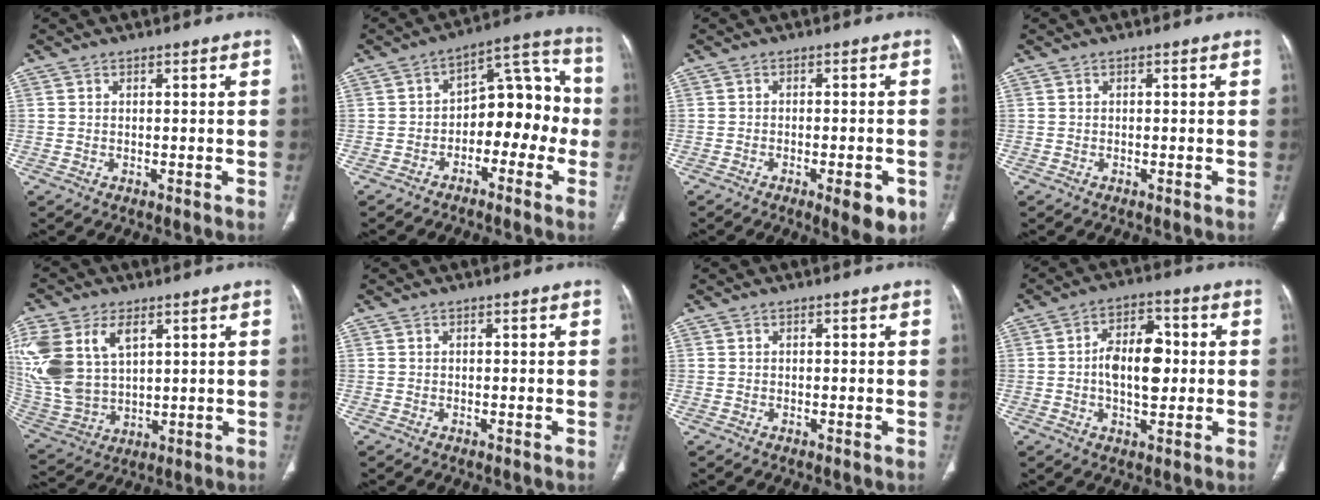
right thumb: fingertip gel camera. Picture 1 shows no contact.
{"total": 13.1, "force": [-3.1, 8.1, 9.8], "torque": [-0.082, 0.060, -0.056]}
{"total": 6.5, "force": [-2.9, 2.2, 5.3], "torque": [-0.059, -0.001, -0.034]}
{"total": 0.0}
{"total": 19.2, "force": [6.7, 12.2, 13.2], "torque": [-0.304, -0.007, 0.142]}
{"total": 0.0}
{"total": 0.0}
{"total": 10.0, "force": [0.0, 5.5, 8.4], "torque": [-0.116, 0.015, -0.004]}